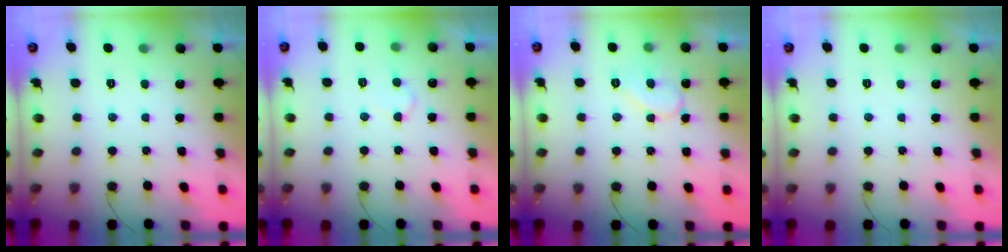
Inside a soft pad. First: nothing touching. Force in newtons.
{"total": 4.6, "press": 4.5, "slide": 0.4}
{"total": 8.6, "press": 8.5, "slide": 0.7}
{"total": 0.0}